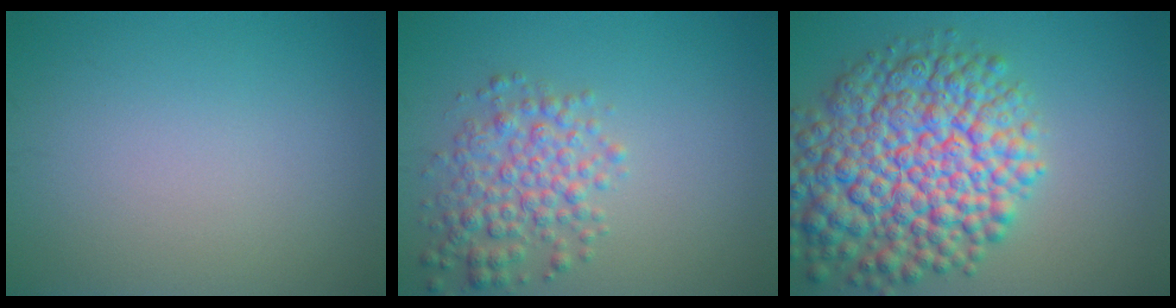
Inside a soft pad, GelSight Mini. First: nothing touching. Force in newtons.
{"total": 4.1, "press": 4.1, "slide": 0.1}
{"total": 12.2, "press": 12.2, "slide": 0.4}